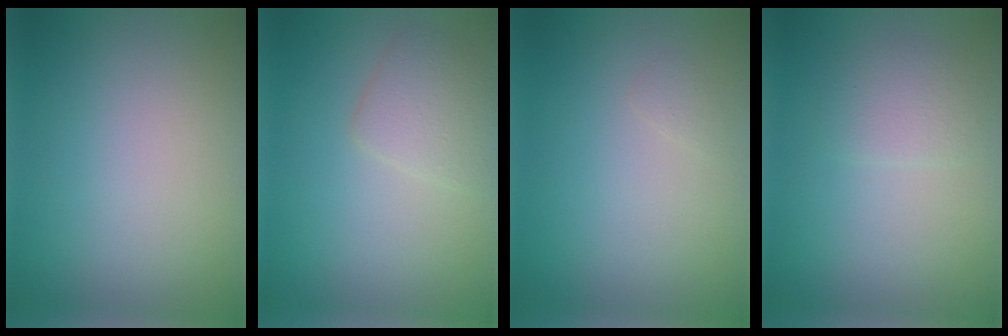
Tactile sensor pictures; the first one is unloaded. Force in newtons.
{"total": 2.5, "press": 2.5, "slide": 0.2}
{"total": 0.5, "press": 0.5, "slide": 0.0}
{"total": 1.8, "press": 1.8, "slide": 0.1}